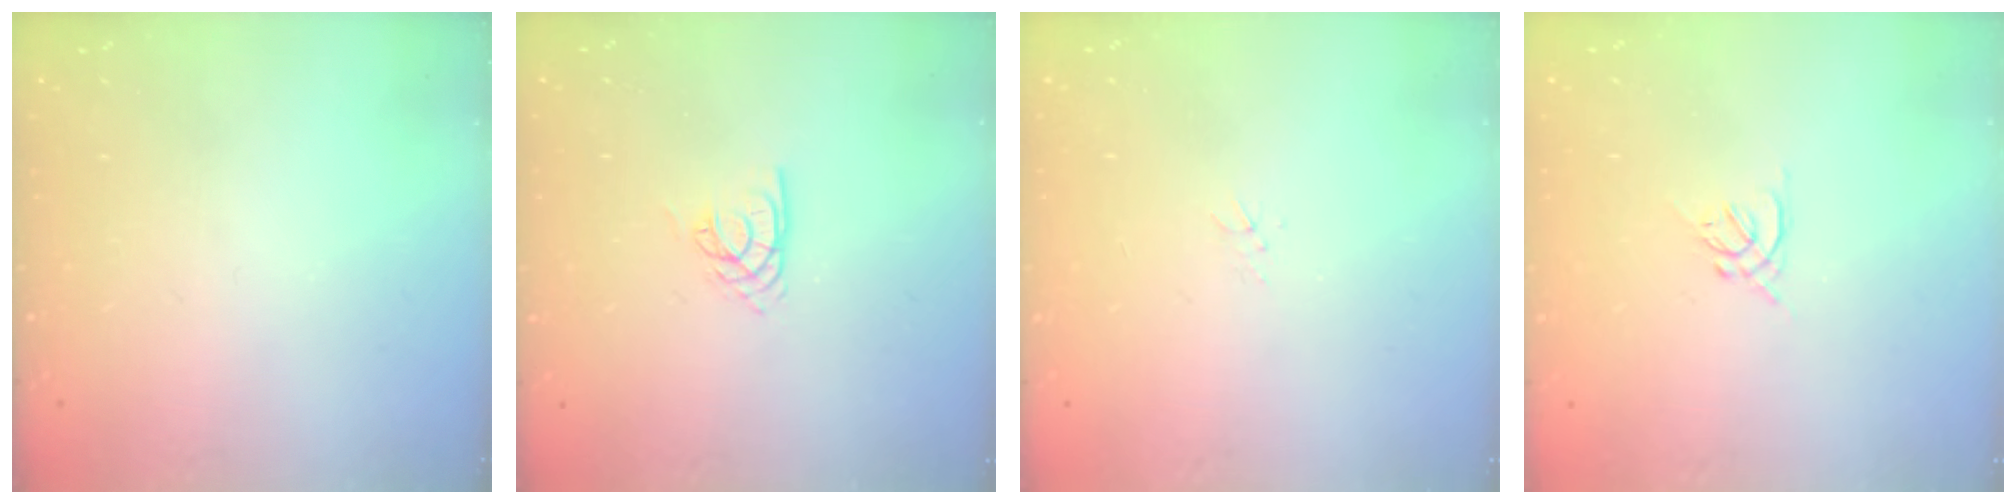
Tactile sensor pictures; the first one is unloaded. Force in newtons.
{"total": 4.2, "press": 4.2, "slide": 0.0}
{"total": 1.5, "press": 1.5, "slide": 0.2}
{"total": 1.3, "press": 1.2, "slide": 0.5}